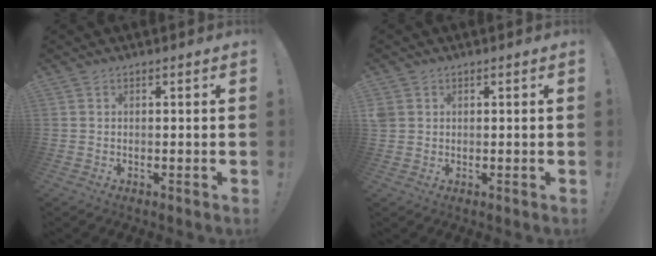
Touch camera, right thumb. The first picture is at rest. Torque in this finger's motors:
{"motor_torque": [-0.39, 0.45, 0.39, 0.00, 0.00]}